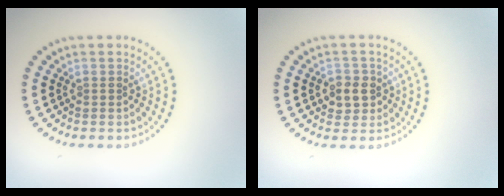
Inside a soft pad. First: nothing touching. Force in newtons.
{"total": 2.5, "press": 2.4, "slide": 0.8}